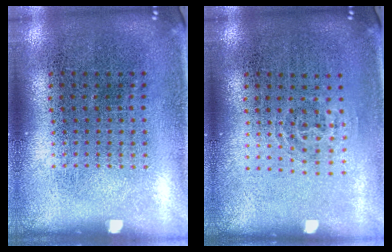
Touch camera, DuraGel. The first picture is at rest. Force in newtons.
{"total": 0.8, "press": 0.5, "slide": 0.7}